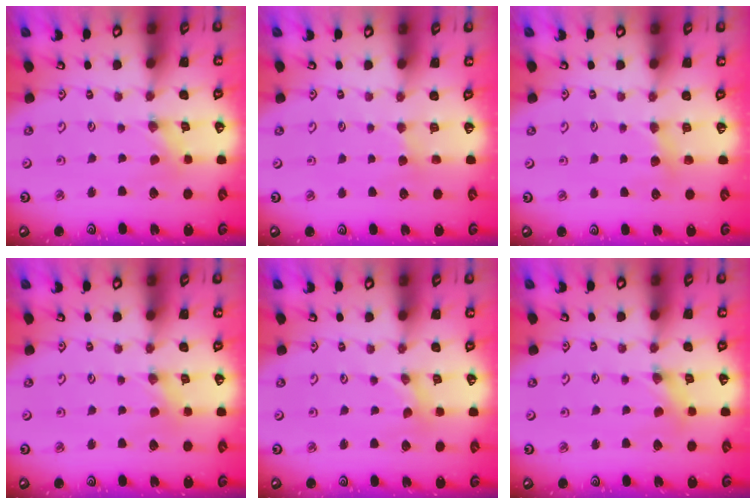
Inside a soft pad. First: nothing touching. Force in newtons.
{"total": 2.9, "press": 2.9, "slide": 0.3}
{"total": 3.9, "press": 3.9, "slide": 0.5}
{"total": 0.0}
{"total": 0.0}
{"total": 1.5, "press": 1.4, "slide": 0.3}